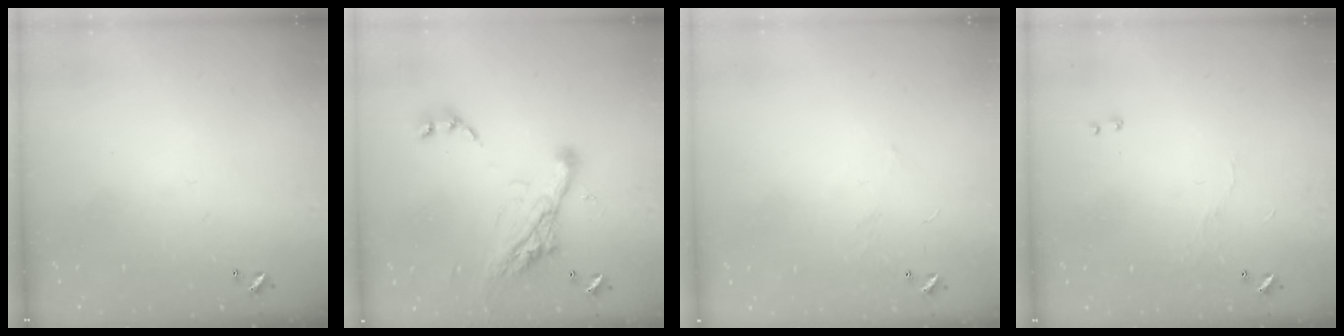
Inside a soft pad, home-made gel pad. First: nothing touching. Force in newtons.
{"total": 15.1, "press": 15.0, "slide": 2.0}
{"total": 5.8, "press": 5.8, "slide": 0.9}
{"total": 5.8, "press": 5.8, "slide": 0.5}